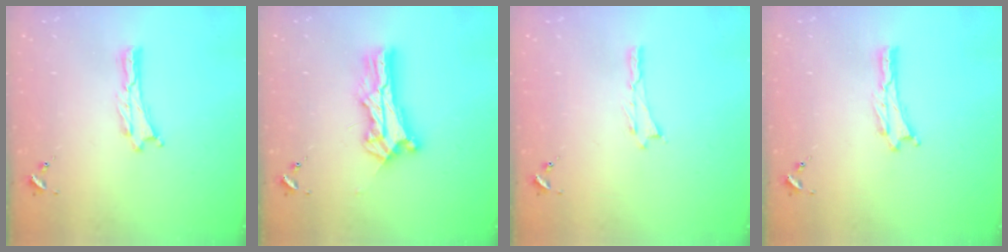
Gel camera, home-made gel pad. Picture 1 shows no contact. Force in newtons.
{"total": 10.1, "press": 10.0, "slide": 0.9}
{"total": 0.0}
{"total": 0.0}